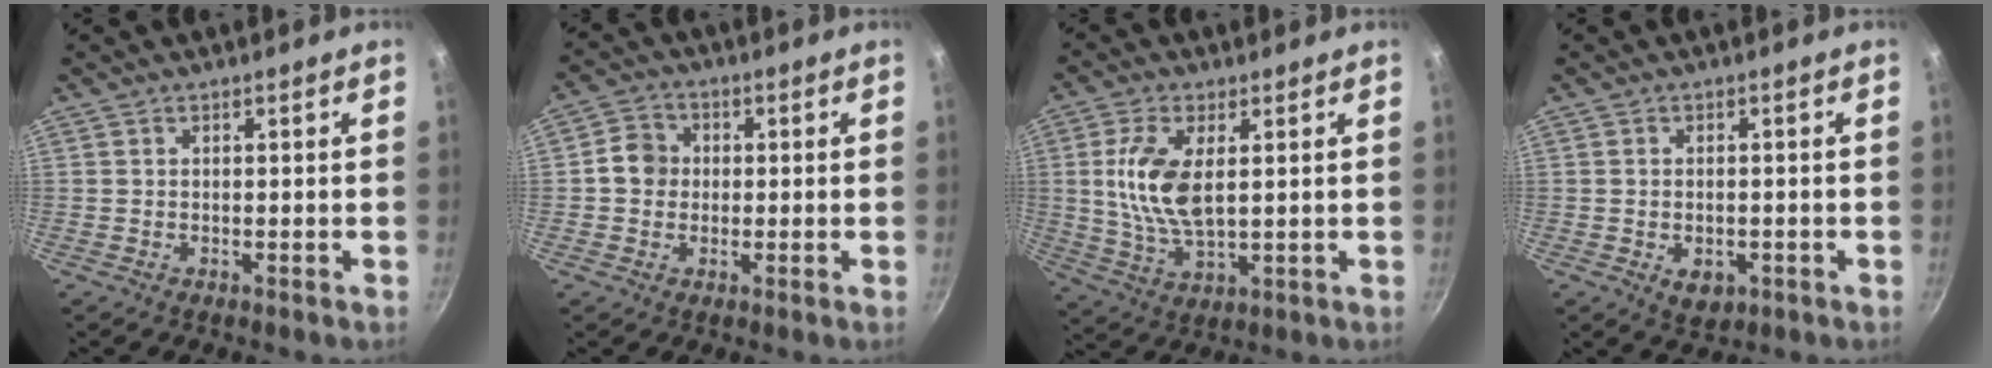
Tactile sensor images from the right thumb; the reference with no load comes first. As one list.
[{"total": 5.4, "force": [0.0, 4.9, 2.2], "torque": [-0.014, 0.011, -0.014]}, {"total": 11.0, "force": [2.0, 5.2, 9.4], "torque": [-0.186, -0.009, 0.043]}, {"total": 4.3, "force": [-1.3, 2.9, 2.9], "torque": [-0.036, 0.001, -0.013]}]